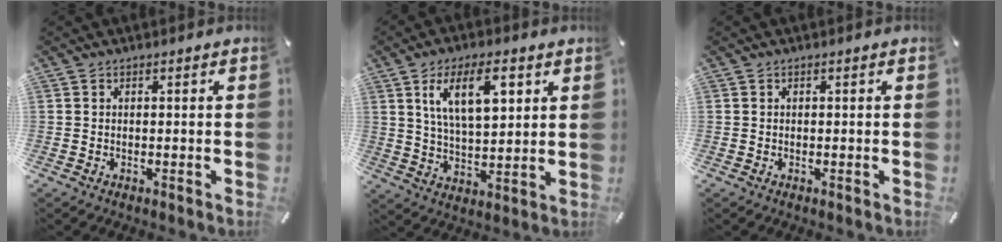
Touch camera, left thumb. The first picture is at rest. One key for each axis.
{"total": 12.8, "fx": 6.0, "fy": 5.9, "fz": 9.6, "tx": -0.167, "ty": -0.010, "tz": 0.100}
{"total": 0.0}